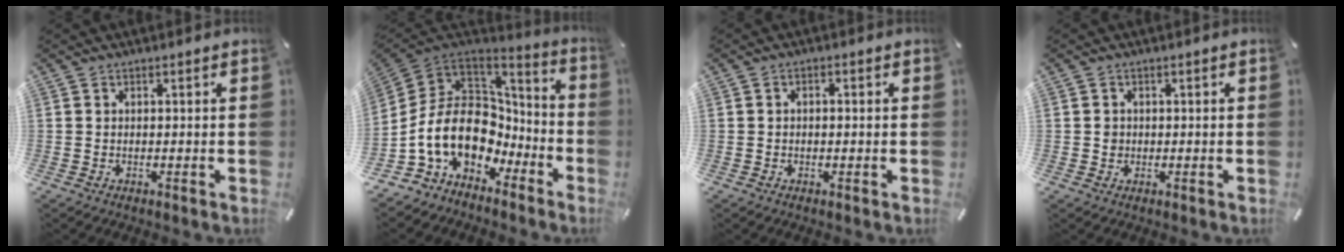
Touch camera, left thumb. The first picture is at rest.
{"total": 17.6, "force": [-1.6, 13.2, 11.5], "torque": [-0.257, -0.019, -0.024]}
{"total": 1.2, "force": [-0.3, 0.9, 0.8], "torque": [-0.015, 0.005, -0.008]}
{"total": 1.7, "force": [-0.2, 1.7, 0.5], "torque": [-0.001, 0.004, -0.008]}